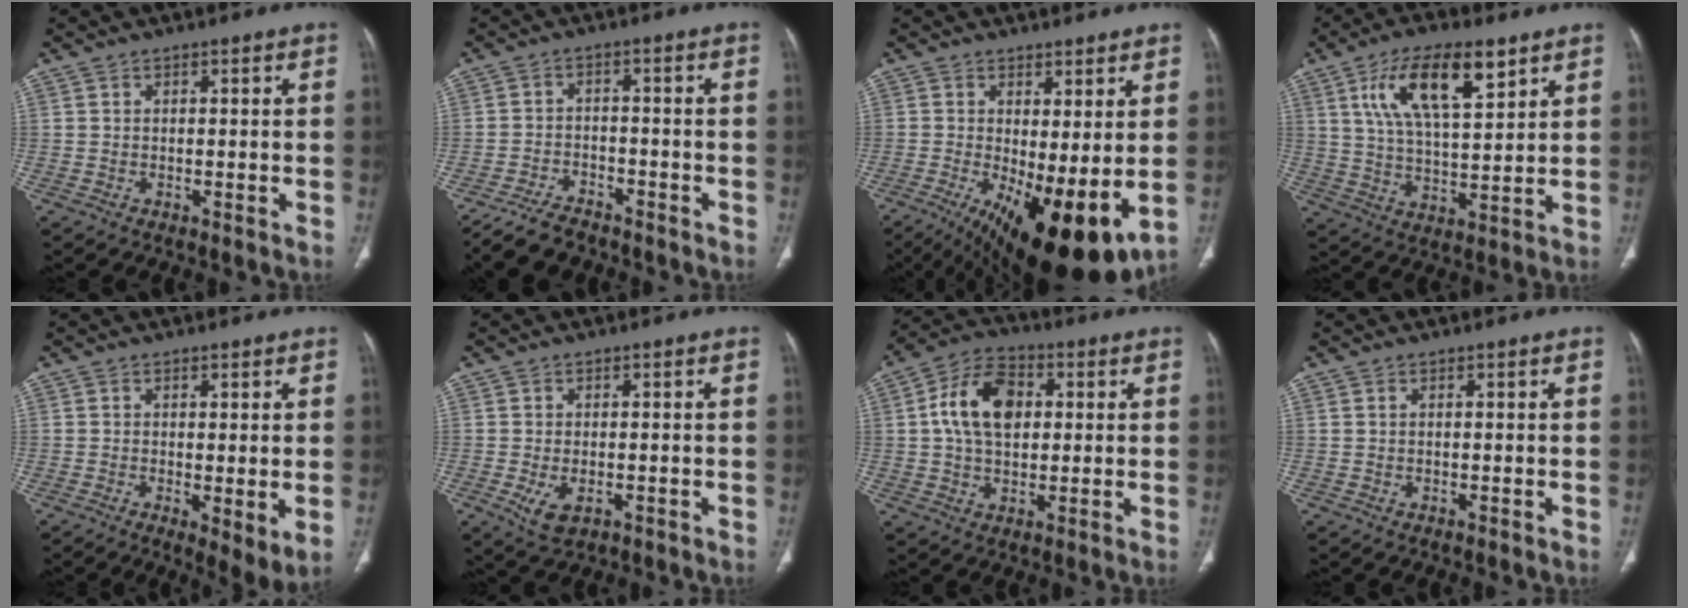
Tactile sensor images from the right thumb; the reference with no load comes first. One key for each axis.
{"total": 7.3, "fx": -6.4, "fy": 2.9, "fz": 2.2, "tx": -0.045, "ty": 0.024, "tz": -0.109}
{"total": 15.9, "fx": -2.8, "fy": 5.8, "fz": 14.6, "tx": -0.228, "ty": -0.026, "tz": -0.020}
{"total": 15.1, "fx": 7.3, "fy": 5.8, "fz": 11.8, "tx": -0.193, "ty": -0.022, "tz": 0.134}
{"total": 5.3, "fx": -0.7, "fy": 1.5, "fz": 5.0, "tx": -0.085, "ty": -0.020, "tz": -0.011}
{"total": 4.5, "fx": -1.5, "fy": 2.5, "fz": 3.4, "tx": -0.062, "ty": -0.004, "tz": -0.016}
{"total": 12.4, "fx": 2.0, "fy": 8.0, "fz": 9.3, "tx": -0.152, "ty": 0.015, "tz": 0.029}
{"total": 0.0}